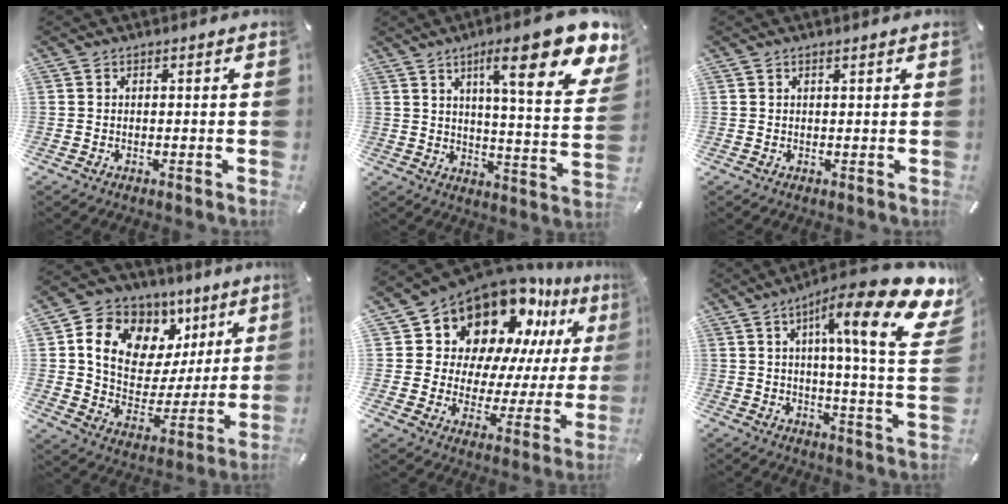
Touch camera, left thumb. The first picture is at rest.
{"total": 19.6, "force": [10.7, 4.5, 15.7], "torque": [-0.229, -0.062, 0.158]}
{"total": 0.7, "force": [0.5, 0.1, 0.6], "torque": [-0.011, 0.000, 0.008]}
{"total": 13.0, "force": [7.2, 9.8, 4.7], "torque": [-0.081, -0.058, 0.130]}
{"total": 15.7, "force": [11.7, 9.3, 4.9], "torque": [-0.091, -0.114, 0.206]}
{"total": 22.8, "force": [10.0, 4.8, 19.9], "torque": [-0.294, -0.062, 0.141]}